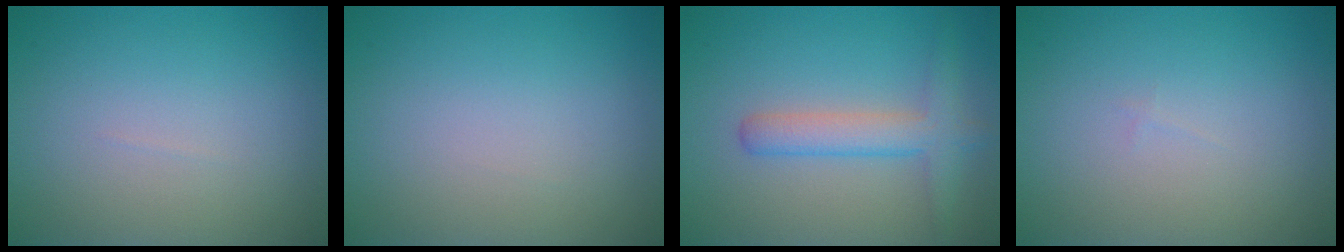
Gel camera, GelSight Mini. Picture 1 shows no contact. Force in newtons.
{"total": 0.0}
{"total": 3.4, "press": 3.4, "slide": 0.1}
{"total": 0.0}